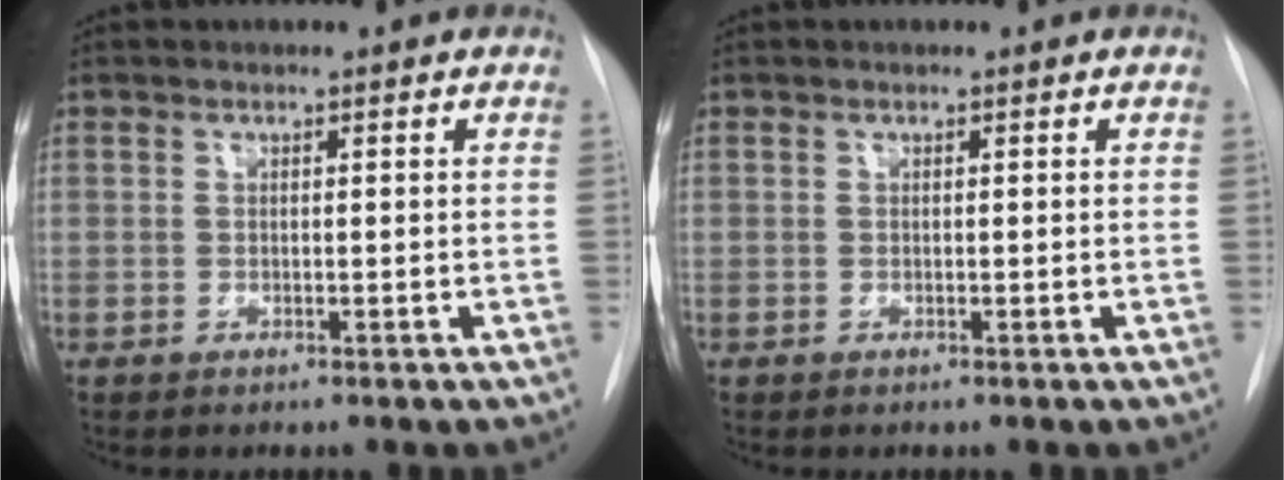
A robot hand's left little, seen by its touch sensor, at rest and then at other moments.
{"total": 0.0}